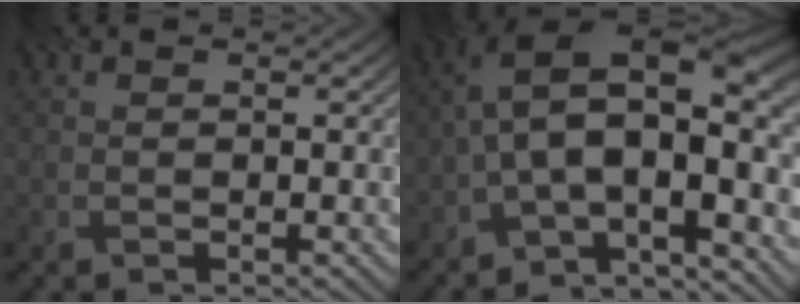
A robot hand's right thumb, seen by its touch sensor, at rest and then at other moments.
{"total": 15.5, "force": [-3.4, 7.9, 12.9], "torque": [-0.208, 0.009, -0.056]}